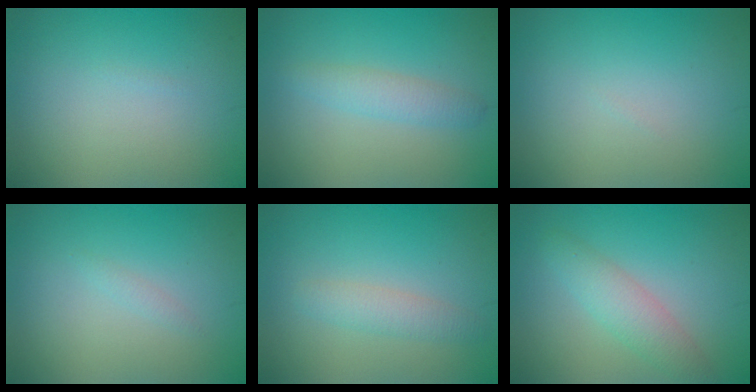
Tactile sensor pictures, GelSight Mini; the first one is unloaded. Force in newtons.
{"total": 2.1, "press": 2.1, "slide": 0.2}
{"total": 0.0}
{"total": 0.6, "press": 0.6, "slide": 0.1}
{"total": 2.1, "press": 2.1, "slide": 0.1}
{"total": 3.0, "press": 3.0, "slide": 0.2}